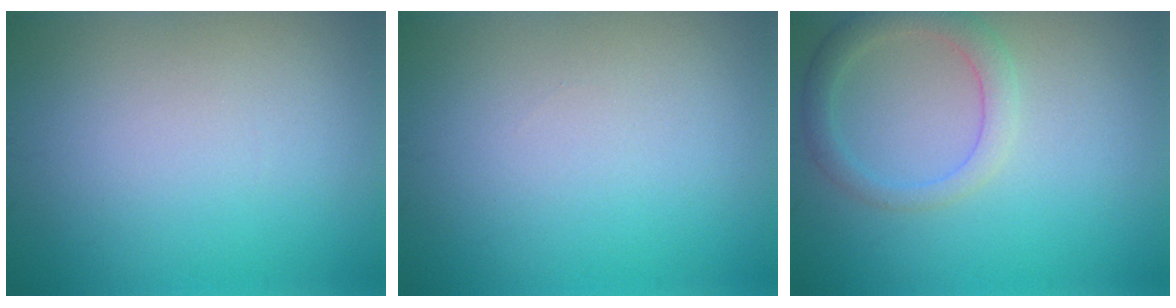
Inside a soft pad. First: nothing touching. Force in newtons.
{"total": 0.0}
{"total": 3.0, "press": 2.9, "slide": 0.3}